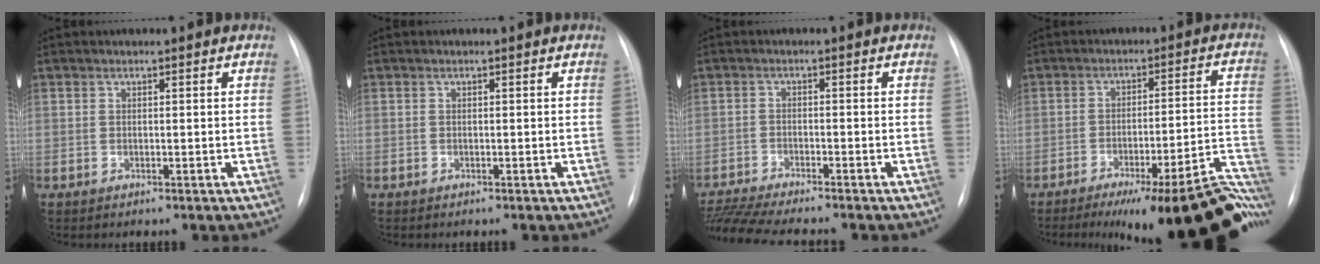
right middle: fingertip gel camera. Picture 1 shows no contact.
{"total": 0.0}
{"total": 10.3, "force": [-9.3, -0.1, 4.5], "torque": [-0.074, -0.012, -0.153]}
{"total": 23.6, "force": [-16.2, 3.5, 16.8], "torque": [-0.116, 0.005, -0.215]}